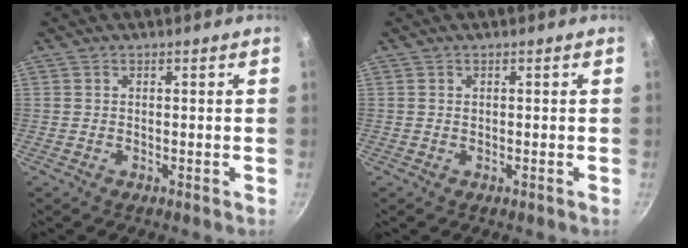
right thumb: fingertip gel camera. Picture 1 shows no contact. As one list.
[{"total": 0.0}]